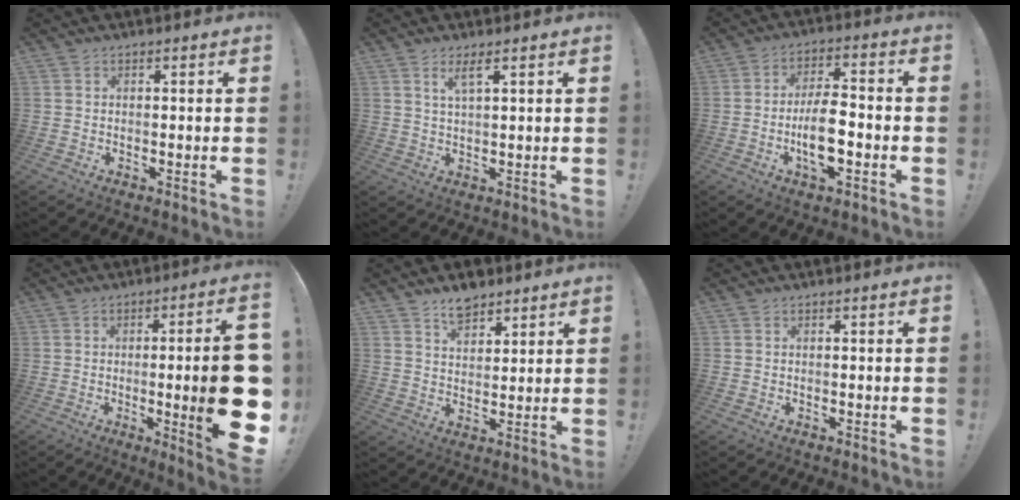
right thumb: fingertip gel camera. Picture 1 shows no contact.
{"total": 3.8, "force": [2.1, 0.5, 3.1], "torque": [-0.054, -0.006, 0.034]}
{"total": 11.3, "force": [-3.3, 4.2, 9.9], "torque": [-0.185, 0.004, -0.061]}
{"total": 19.1, "force": [-1.9, 2.3, 18.9], "torque": [-0.260, -0.006, -0.020]}
{"total": 7.3, "force": [5.7, 3.7, 2.6], "torque": [-0.031, -0.034, 0.103]}
{"total": 0.0}